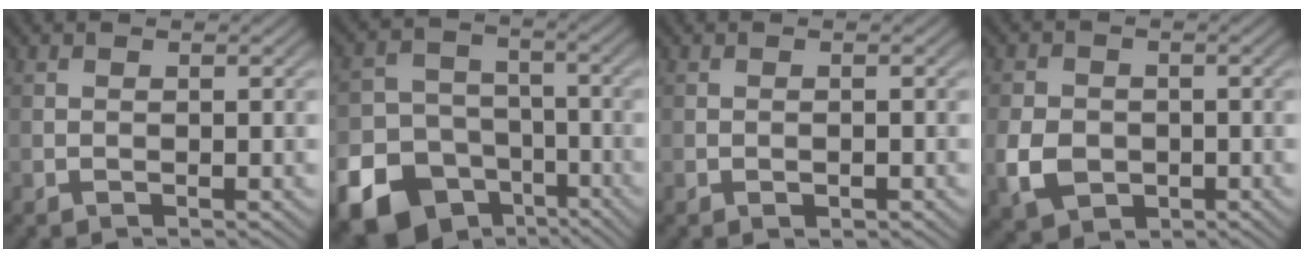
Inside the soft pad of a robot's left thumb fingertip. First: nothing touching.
{"total": 18.7, "force": [-10.8, 14.2, 5.5], "torque": [-0.152, -0.081, -0.175]}
{"total": 0.8, "force": [-0.4, 0.3, 0.6], "torque": [-0.008, 0.001, -0.006]}
{"total": 5.3, "force": [-1.5, 4.2, 2.9], "torque": [-0.073, -0.012, -0.032]}